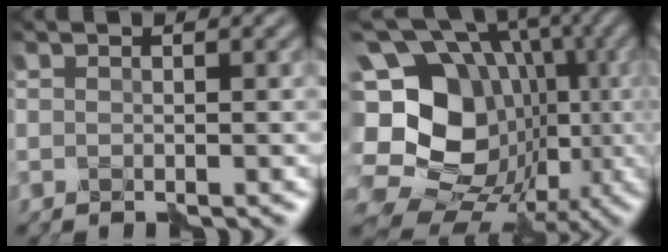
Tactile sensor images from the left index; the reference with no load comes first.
{"total": 19.0, "force": [-3.0, 15.8, 10.1], "torque": [-0.188, 0.020, -0.060]}